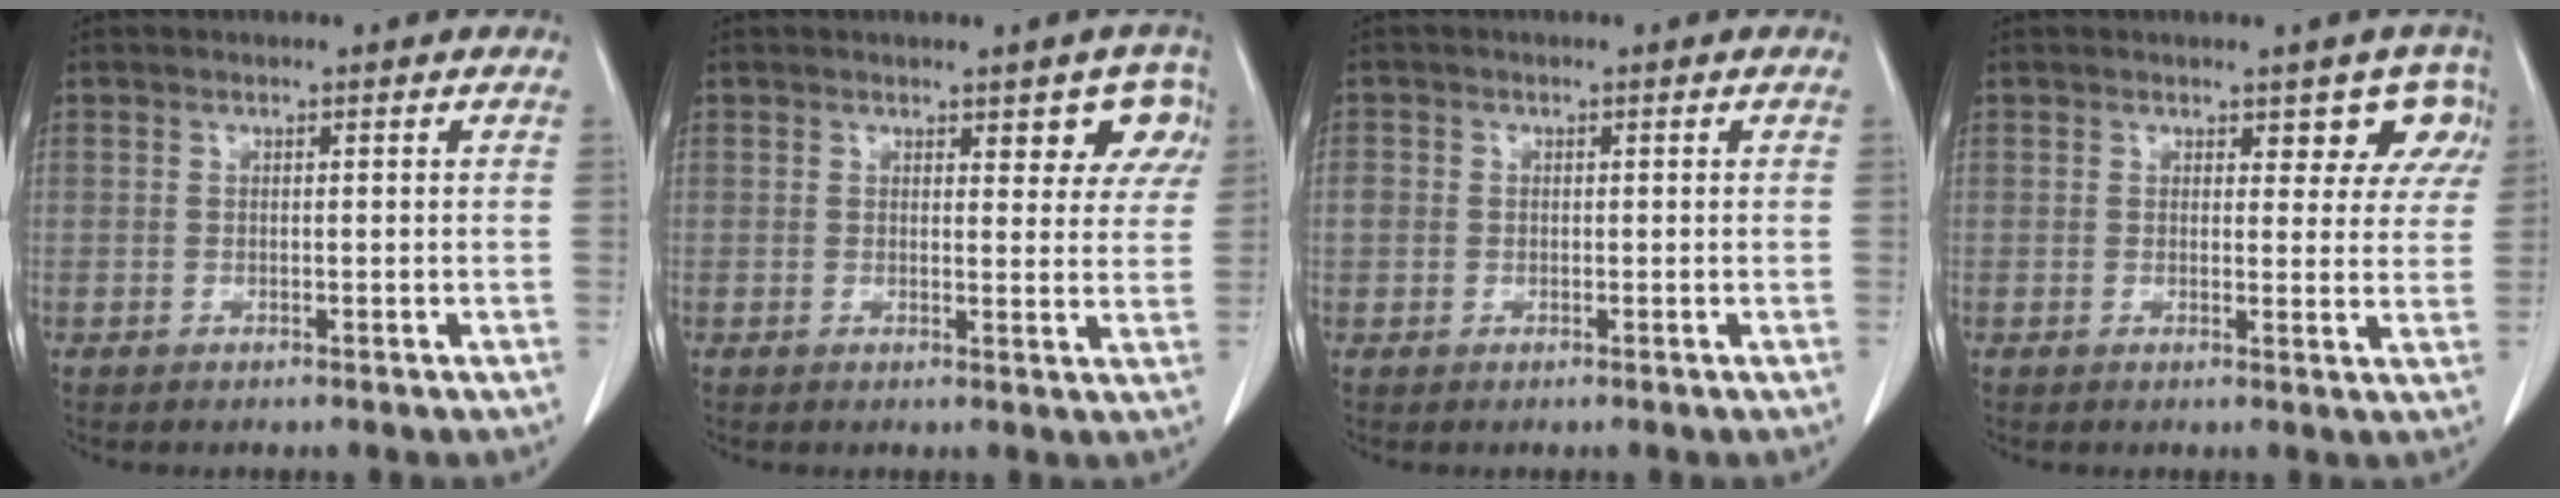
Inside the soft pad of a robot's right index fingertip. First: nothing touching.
{"total": 5.4, "force": [3.0, 2.4, 3.8], "torque": [-0.022, 0.002, 0.030]}
{"total": 2.1, "force": [0.0, 1.9, 0.8], "torque": [-0.013, 0.012, 0.001]}
{"total": 4.8, "force": [2.9, 2.9, 2.6], "torque": [0.000, -0.001, 0.023]}